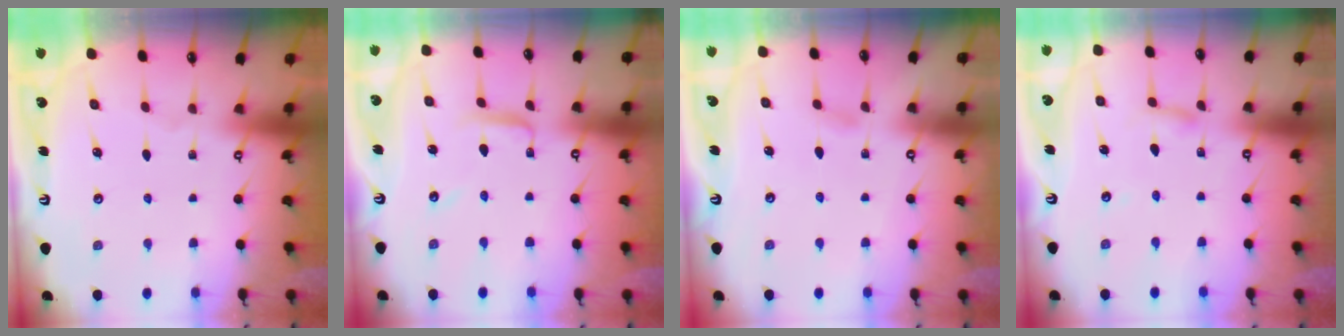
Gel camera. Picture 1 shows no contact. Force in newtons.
{"total": 4.6, "press": 4.5, "slide": 0.3}
{"total": 4.4, "press": 4.4, "slide": 0.4}
{"total": 2.6, "press": 2.6, "slide": 0.1}